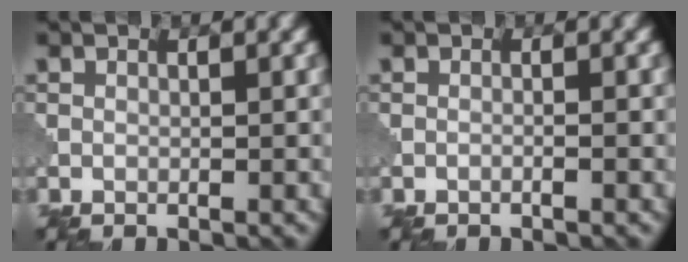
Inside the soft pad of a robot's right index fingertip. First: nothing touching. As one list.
[{"total": 0.6, "force": [-0.3, 0.1, 0.4], "torque": [-0.010, 0.001, -0.014]}]